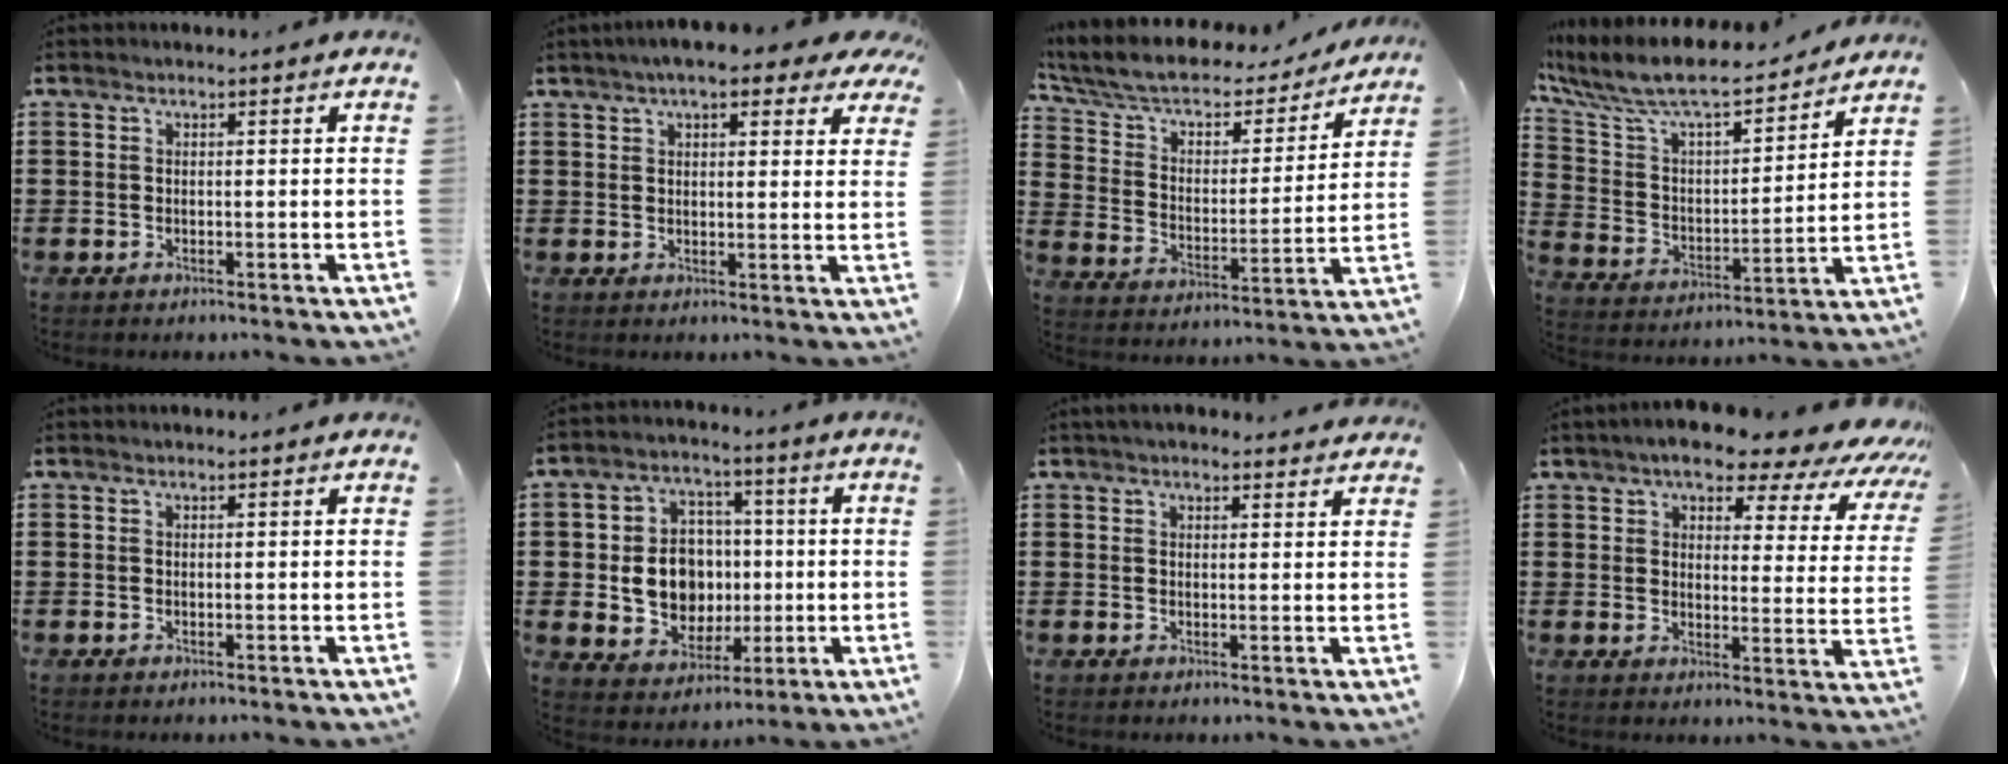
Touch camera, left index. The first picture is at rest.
{"total": 6.1, "force": [4.6, 1.5, 3.6], "torque": [-0.069, -0.003, 0.080]}
{"total": 6.2, "force": [4.7, 2.7, 2.9], "torque": [-0.080, -0.034, 0.076]}
{"total": 9.3, "force": [8.0, 1.8, 4.4], "torque": [-0.122, -0.055, 0.134]}
{"total": 0.0}
{"total": 9.1, "force": [0.0, 7.9, 4.5], "torque": [-0.089, 0.013, 0.004]}
{"total": 2.1, "force": [2.0, 0.3, 0.6], "torque": [-0.016, 0.001, 0.038]}
{"total": 7.3, "force": [6.3, 1.7, 3.3], "torque": [-0.068, -0.037, 0.105]}